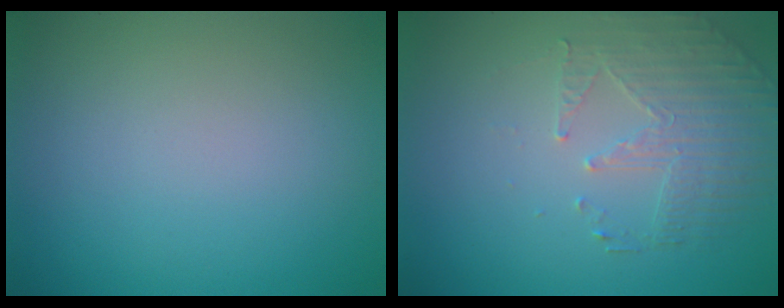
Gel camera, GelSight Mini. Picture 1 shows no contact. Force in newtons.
{"total": 2.2, "press": 1.8, "slide": 1.2}